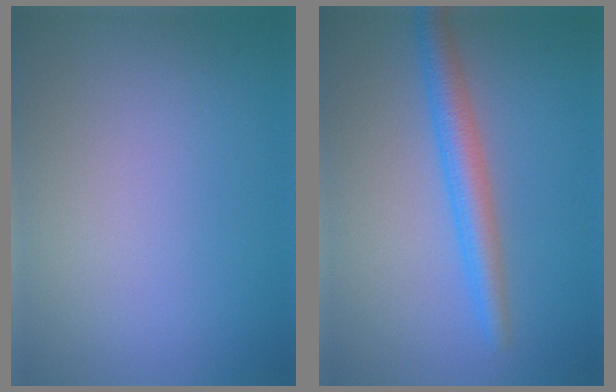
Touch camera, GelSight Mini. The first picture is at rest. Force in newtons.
{"total": 3.5, "press": 3.5, "slide": 0.1}